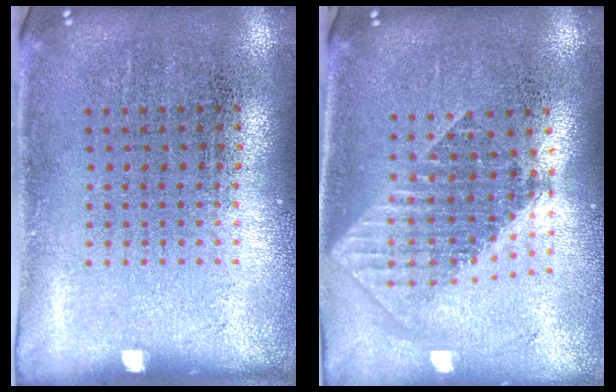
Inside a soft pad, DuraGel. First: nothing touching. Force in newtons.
{"total": 1.8, "press": 1.5, "slide": 1.1}